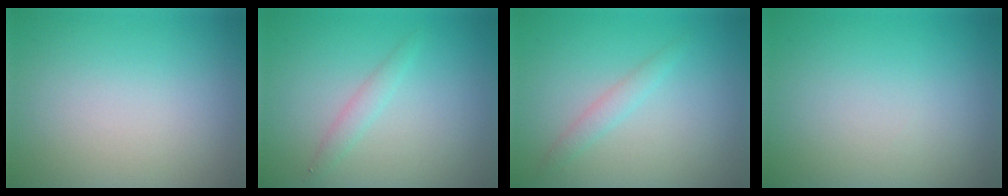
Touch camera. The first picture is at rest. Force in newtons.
{"total": 1.2, "press": 1.2, "slide": 0.1}
{"total": 1.3, "press": 1.3, "slide": 0.1}
{"total": 0.0}